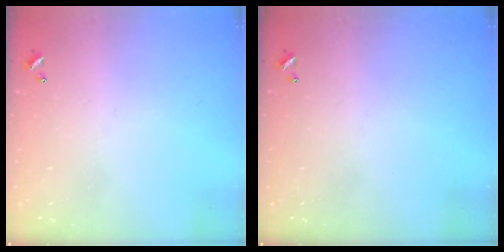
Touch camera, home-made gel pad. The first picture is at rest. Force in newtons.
{"total": 0.0}